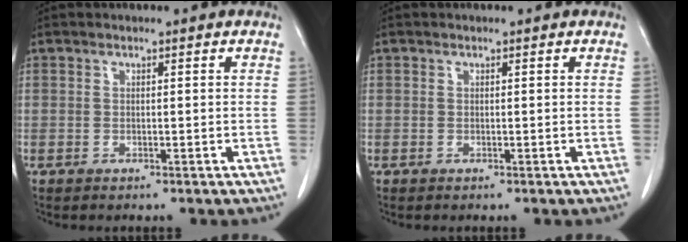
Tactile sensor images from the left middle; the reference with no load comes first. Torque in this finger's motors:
{"motor_torque": [0.00, 0.00, 0.02, 0.00]}